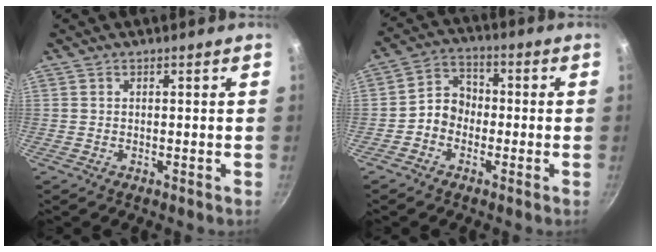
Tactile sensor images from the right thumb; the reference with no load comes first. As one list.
[{"total": 6.2, "force": [-1.5, 5.2, 3.0], "torque": [-0.017, 0.026, -0.043]}]